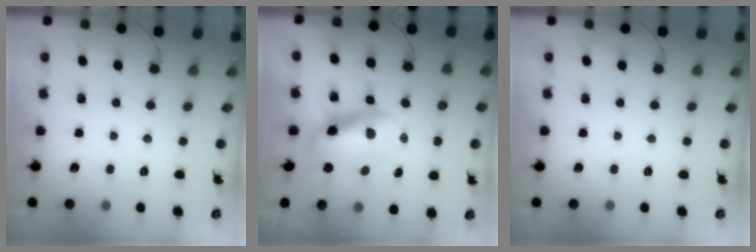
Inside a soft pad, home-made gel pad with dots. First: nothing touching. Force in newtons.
{"total": 9.4, "press": 9.1, "slide": 2.5}
{"total": 0.0}